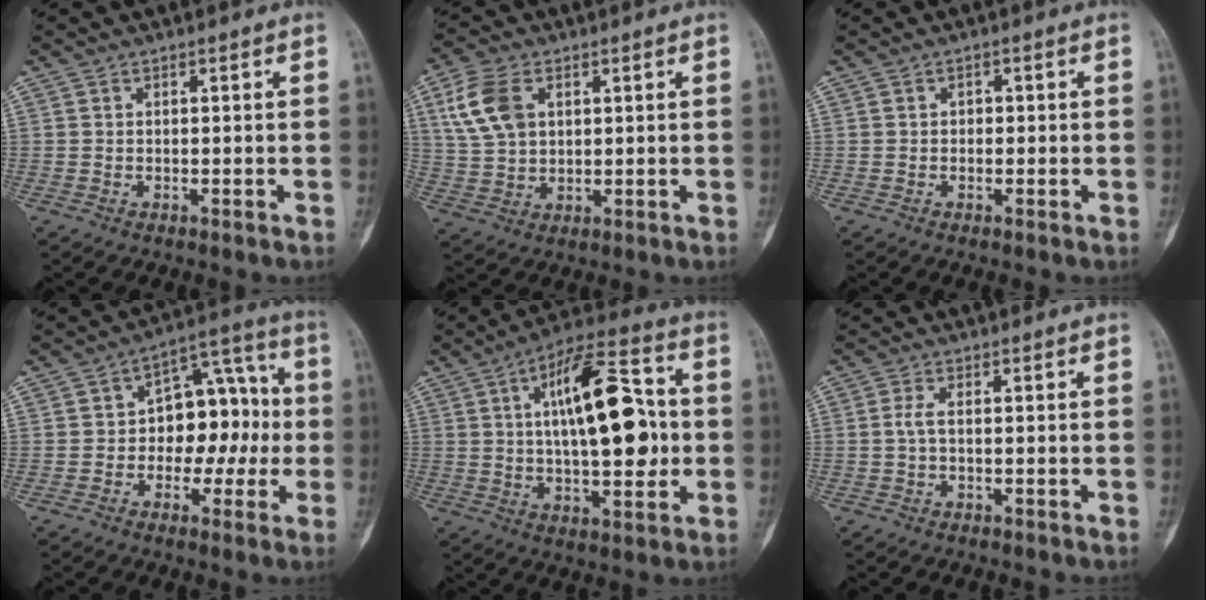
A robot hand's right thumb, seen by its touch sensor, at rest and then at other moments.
{"total": 9.9, "force": [3.4, 6.4, 6.7], "torque": [-0.131, -0.001, 0.070]}
{"total": 0.9, "force": [-0.1, 0.8, 0.5], "torque": [0.008, 0.004, -0.009]}
{"total": 12.9, "force": [-0.8, 8.5, 9.7], "torque": [-0.087, 0.049, -0.021]}
{"total": 20.3, "force": [2.0, 8.7, 18.2], "torque": [-0.268, 0.017, 0.028]}
{"total": 1.8, "force": [-0.2, 0.5, 1.7], "torque": [-0.040, 0.000, -0.006]}